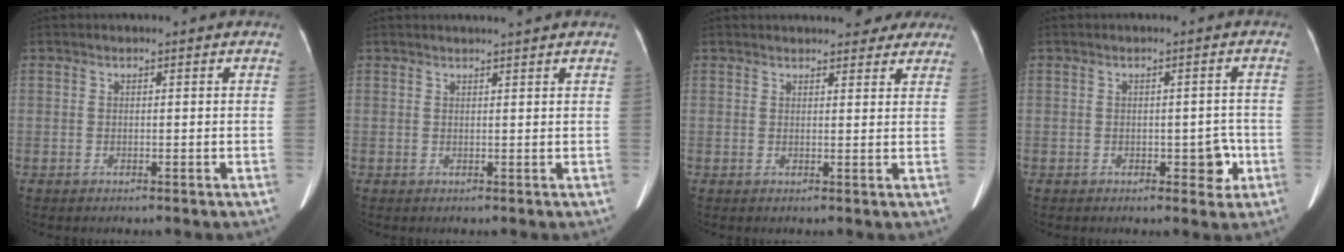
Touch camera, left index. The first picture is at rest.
{"total": 2.5, "force": [2.2, -0.6, 1.0], "torque": [-0.012, 0.005, 0.030]}
{"total": 10.4, "force": [9.3, 3.3, 3.4], "torque": [-0.022, 0.019, 0.104]}
{"total": 3.4, "force": [-1.2, 1.8, 2.6], "torque": [-0.023, 0.010, -0.011]}